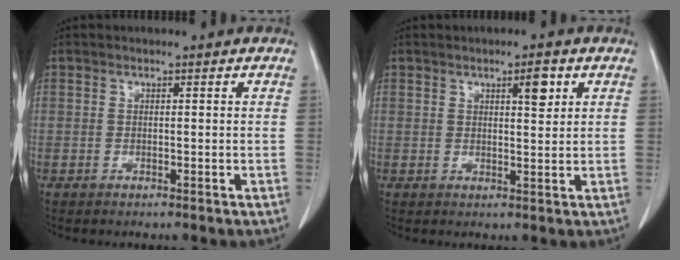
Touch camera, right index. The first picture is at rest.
{"total": 3.2, "force": [1.6, 0.7, 2.7], "torque": [-0.040, -0.004, 0.023]}